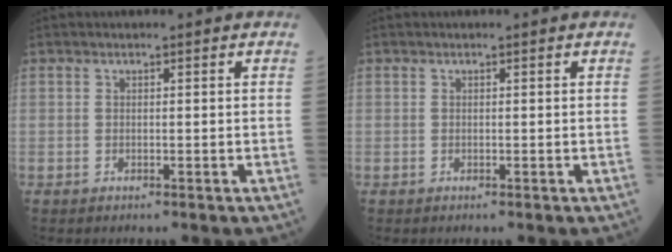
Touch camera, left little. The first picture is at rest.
{"total": 0.0}